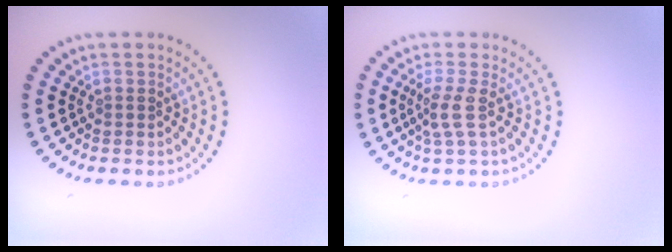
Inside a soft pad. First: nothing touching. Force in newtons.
{"total": 2.3, "press": 1.6, "slide": 1.5}